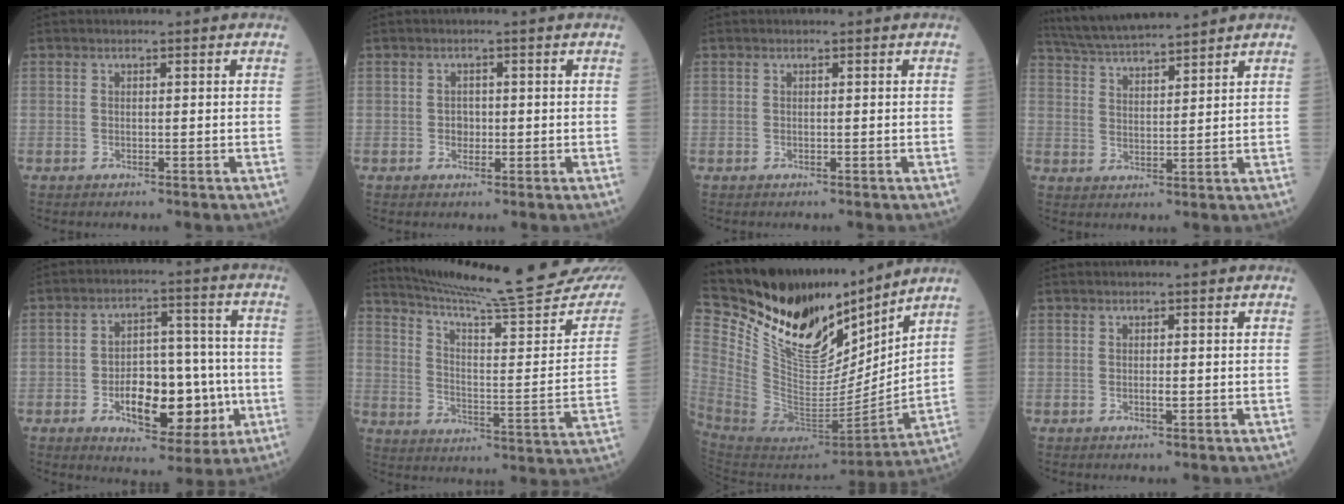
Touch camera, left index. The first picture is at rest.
{"total": 1.4, "force": [-0.2, 1.1, 0.8], "torque": [-0.013, 0.003, -0.003]}
{"total": 0.0}
{"total": 10.5, "force": [9.7, 0.1, 3.9], "torque": [-0.078, 0.023, 0.171]}
{"total": 13.4, "force": [-4.0, 6.6, 11.0], "torque": [-0.169, 0.017, -0.052]}
{"total": 26.9, "force": [24.2, 0.4, 11.8], "torque": [-0.185, -0.094, 0.316]}
{"total": 21.8, "force": [18.6, 6.1, 9.6], "torque": [-0.194, -0.030, 0.340]}
{"total": 0.9, "force": [0.0, 0.1, 0.9], "torque": [-0.014, -0.001, 0.001]}